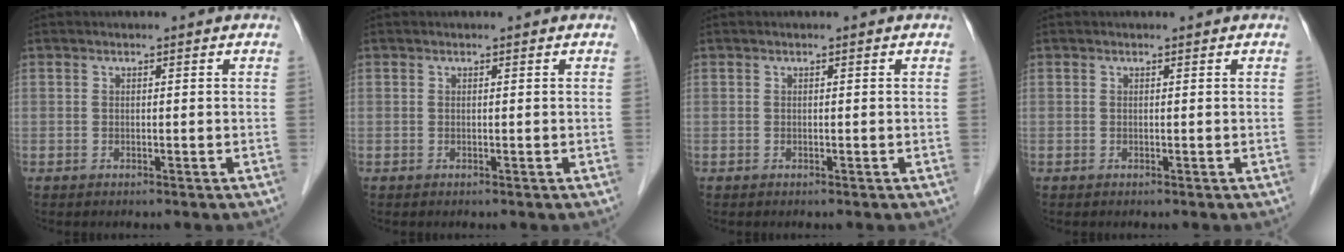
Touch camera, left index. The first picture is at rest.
{"total": 0.0}
{"total": 0.0}
{"total": 0.0}